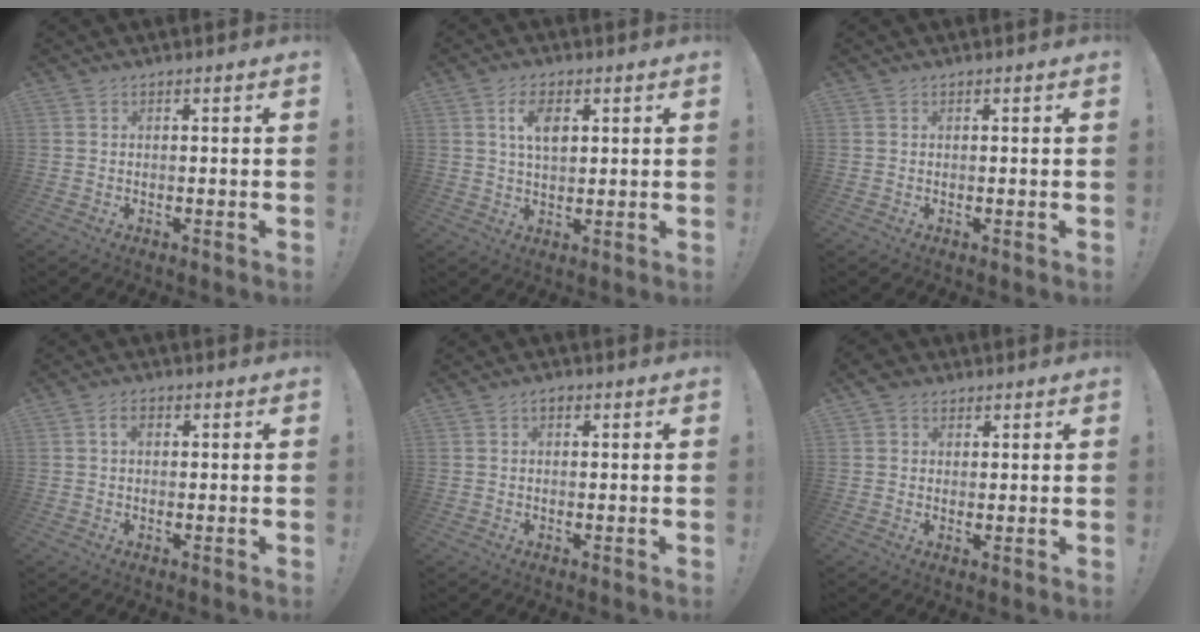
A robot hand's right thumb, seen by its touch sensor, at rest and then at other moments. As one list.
[{"total": 7.3, "force": [2.5, 4.3, 5.3], "torque": [-0.085, 0.001, 0.043]}, {"total": 0.0}, {"total": 2.6, "force": [0.5, 1.8, 1.9], "torque": [-0.029, 0.006, 0.008]}, {"total": 1.7, "force": [0.3, 1.3, 1.0], "torque": [-0.017, 0.004, 0.005]}, {"total": 3.8, "force": [2.0, 2.9, 1.4], "torque": [-0.022, -0.005, 0.039]}]